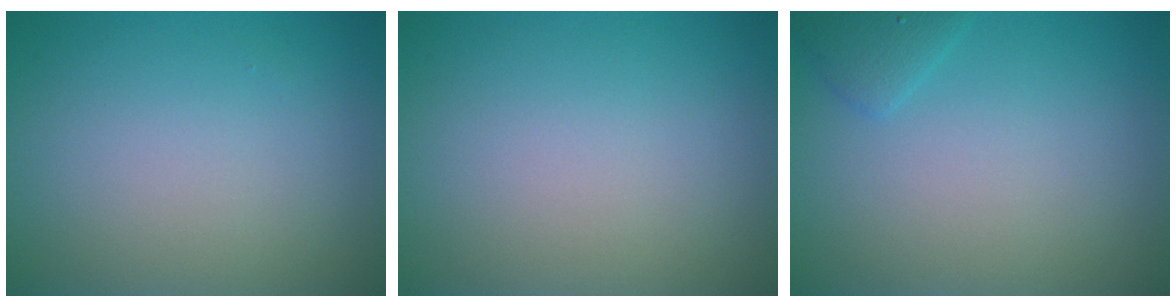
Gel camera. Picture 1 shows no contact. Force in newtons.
{"total": 0.0}
{"total": 1.3, "press": 1.3, "slide": 0.2}